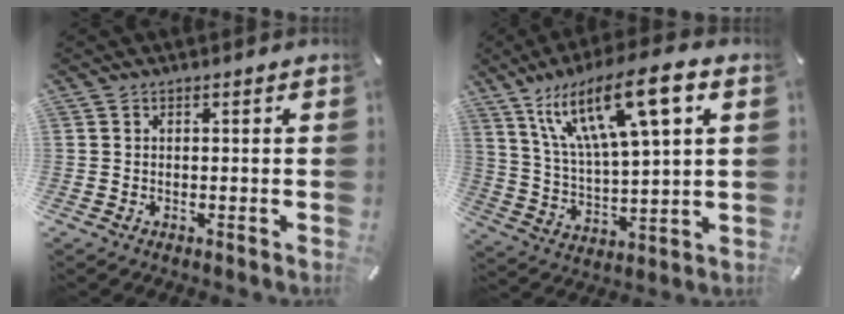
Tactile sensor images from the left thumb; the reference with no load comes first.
{"total": 19.0, "force": [10.3, 6.0, 14.8], "torque": [-0.285, -0.033, 0.169]}